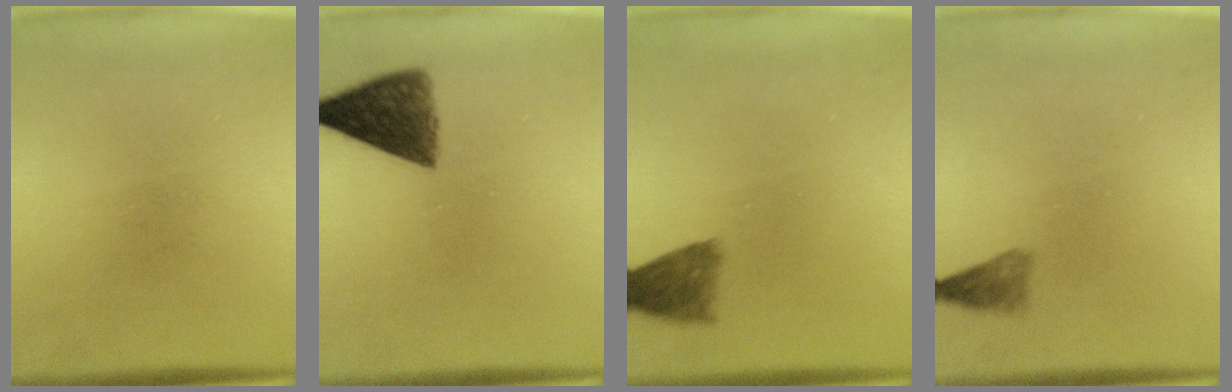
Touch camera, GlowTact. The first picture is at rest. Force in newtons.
{"total": 7.3}
{"total": 3.8}
{"total": 1.7}